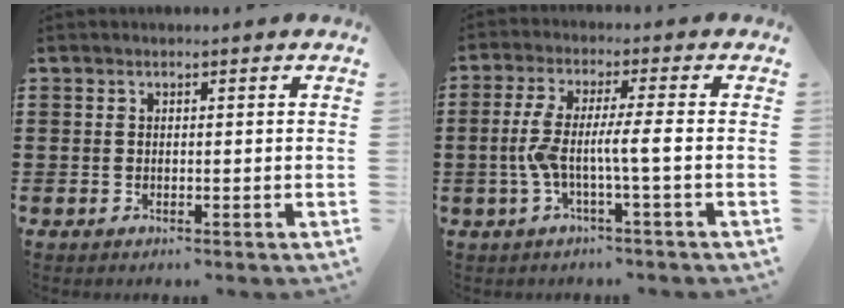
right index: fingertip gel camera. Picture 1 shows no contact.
{"total": 6.2, "force": [-1.4, -0.1, 6.0], "torque": [-0.130, -0.011, -0.037]}